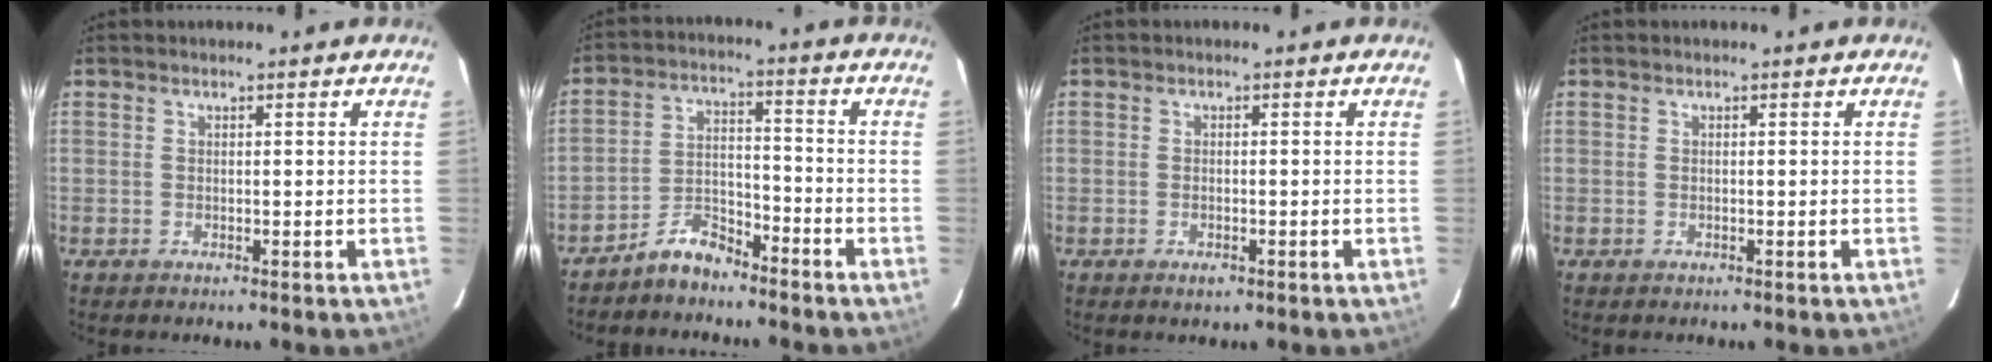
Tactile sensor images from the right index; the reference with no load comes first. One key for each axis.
{"total": 6.3, "fx": -5.5, "fy": 2.5, "fz": 1.8, "tx": -0.046, "ty": 0.027, "tz": -0.100}
{"total": 1.6, "fx": -0.9, "fy": 0.9, "fz": 1.0, "tx": -0.018, "ty": -0.001, "tz": -0.014}
{"total": 0.0}